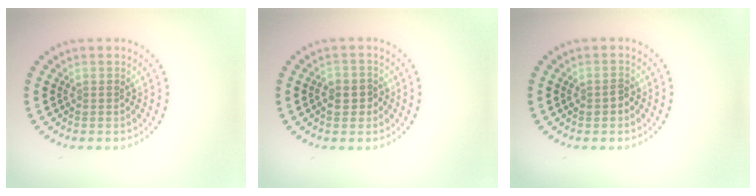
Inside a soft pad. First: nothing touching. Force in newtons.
{"total": 2.3, "press": 2.1, "slide": 0.8}
{"total": 1.1, "press": 1.1, "slide": 0.2}